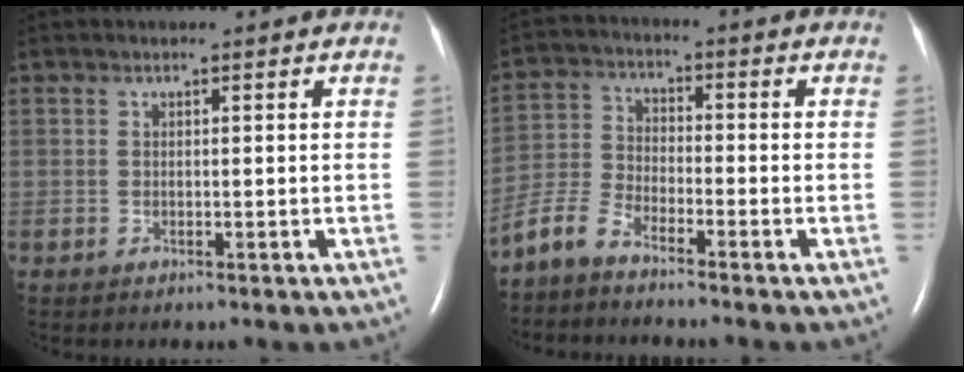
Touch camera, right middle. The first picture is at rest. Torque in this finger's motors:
{"motor_torque": [0.56, -0.74, 0.07, 0.02]}